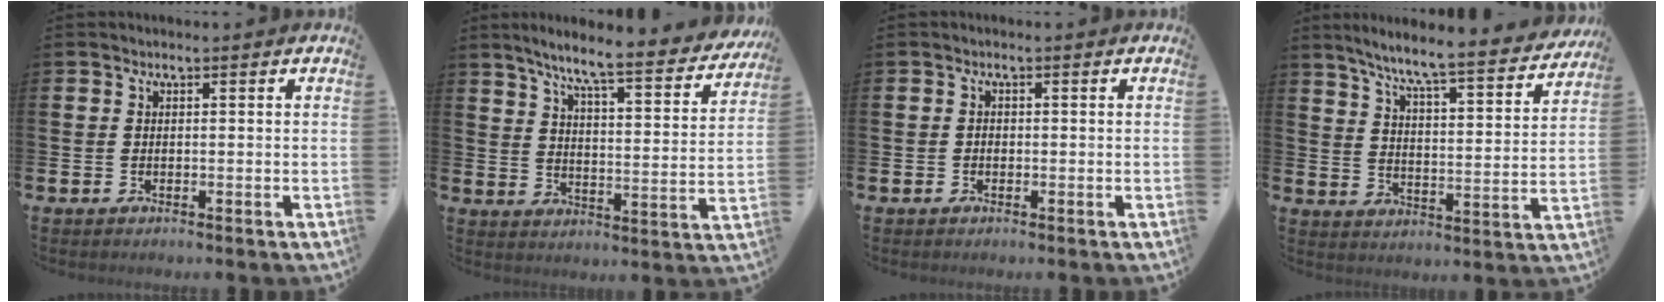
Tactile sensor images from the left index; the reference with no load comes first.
{"total": 7.6, "force": [6.5, 0.4, 3.9], "torque": [-0.086, -0.055, 0.103]}
{"total": 0.7, "force": [-0.3, 0.5, 0.2], "torque": [-0.012, 0.006, -0.007]}
{"total": 7.4, "force": [6.7, 0.2, 3.2], "torque": [-0.085, -0.055, 0.108]}